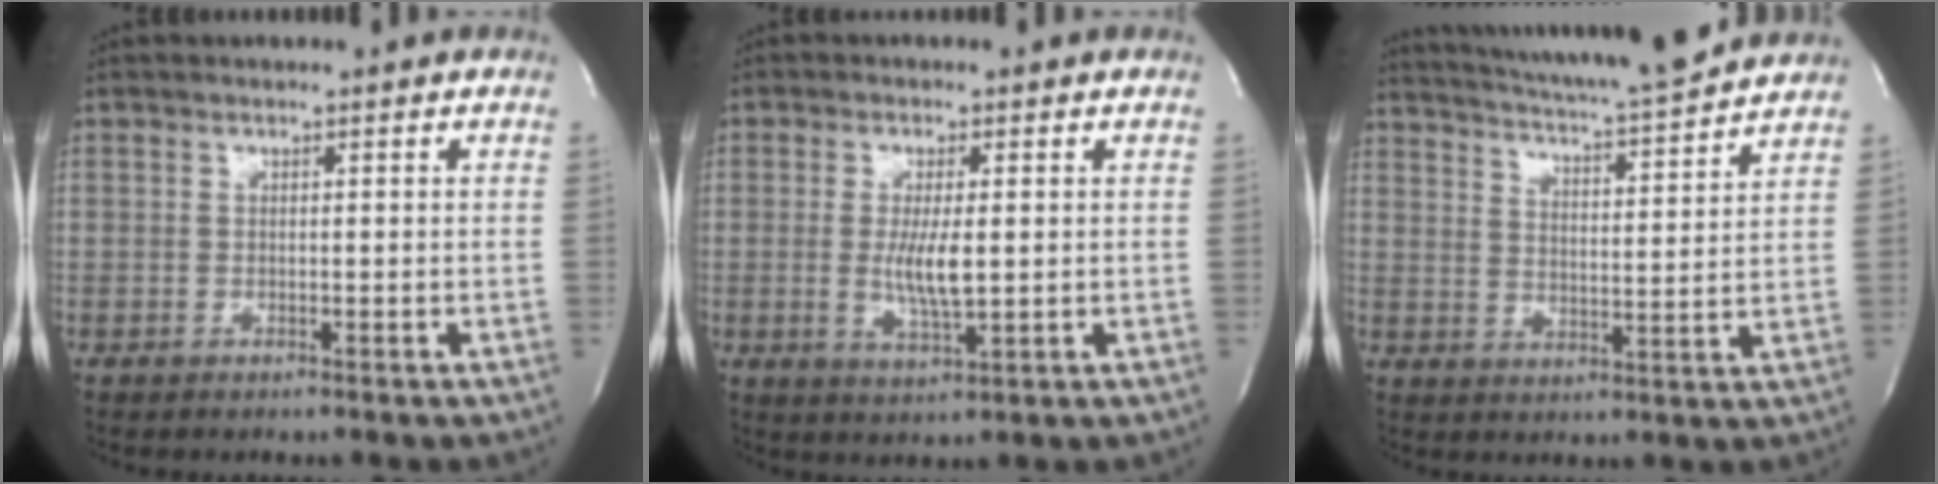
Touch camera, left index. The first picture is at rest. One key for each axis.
{"total": 5.2, "fx": -0.1, "fy": 0.9, "fz": 5.1, "tx": -0.100, "ty": -0.013, "tz": -0.002}
{"total": 16.3, "fx": 15.0, "fy": 0.5, "fz": 6.4, "tx": -0.113, "ty": -0.006, "tz": 0.217}